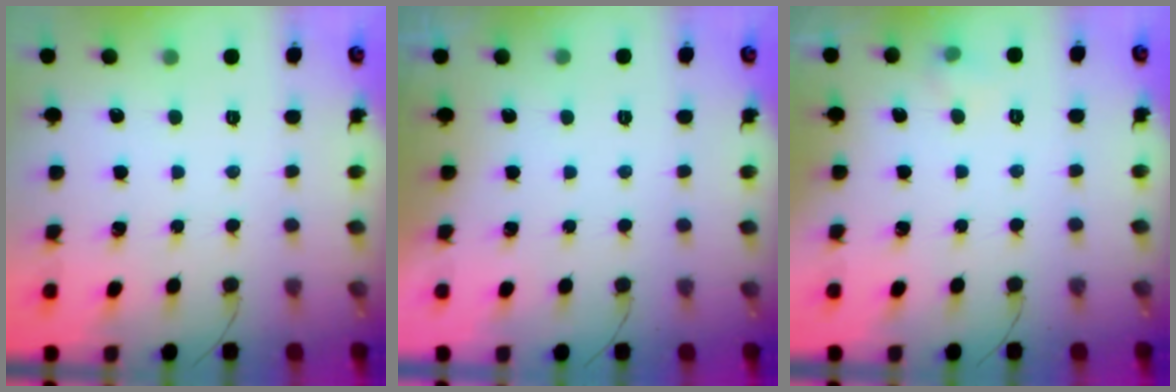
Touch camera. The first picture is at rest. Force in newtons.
{"total": 0.0}
{"total": 3.9, "press": 3.5, "slide": 1.6}